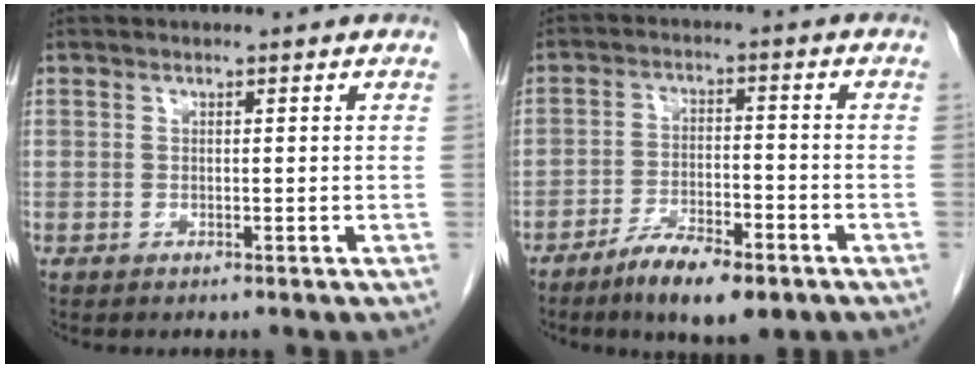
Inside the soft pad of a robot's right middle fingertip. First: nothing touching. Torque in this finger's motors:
{"motor_torque": [1.18, -0.96, 0.44, 0.11]}